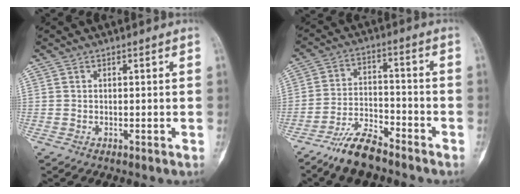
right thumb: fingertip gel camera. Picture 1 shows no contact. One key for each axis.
{"total": 9.2, "fx": -7.4, "fy": 3.0, "fz": 4.6, "tx": -0.084, "ty": 0.044, "tz": -0.140}